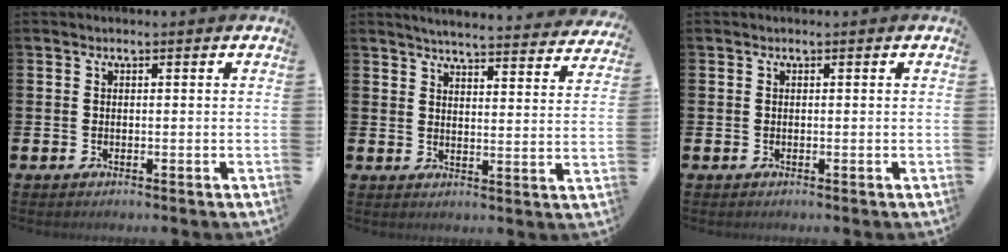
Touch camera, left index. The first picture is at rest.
{"total": 4.9, "force": [4.8, 0.0, 0.9], "torque": [-0.022, -0.040, 0.081]}
{"total": 0.0}